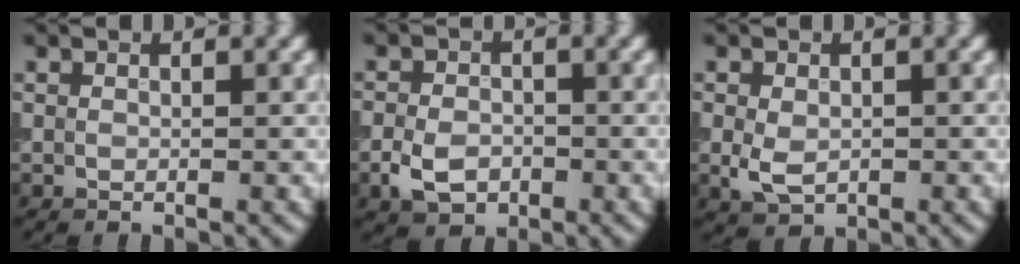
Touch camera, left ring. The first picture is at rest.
{"total": 3.8, "force": [-1.5, 2.7, 2.3], "torque": [-0.045, -0.004, -0.032]}
{"total": 2.8, "force": [-0.4, 2.0, 1.9], "torque": [-0.039, -0.005, -0.007]}